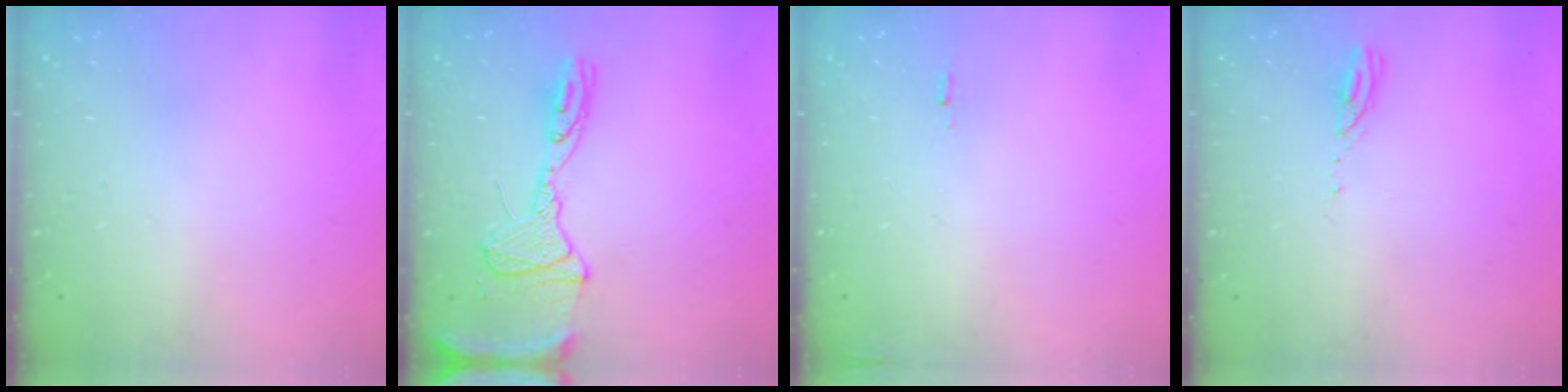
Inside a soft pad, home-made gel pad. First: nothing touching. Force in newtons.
{"total": 15.5, "press": 15.4, "slide": 1.2}
{"total": 5.6, "press": 5.3, "slide": 1.8}
{"total": 3.1, "press": 3.1, "slide": 0.3}